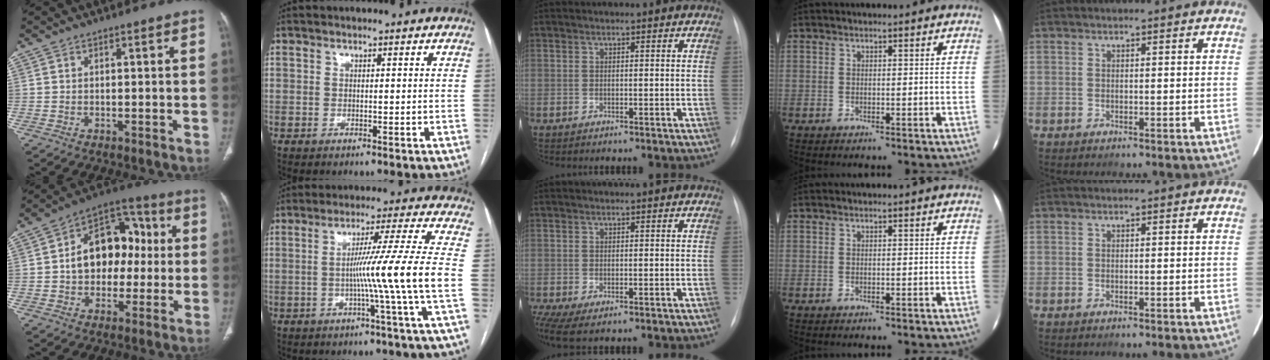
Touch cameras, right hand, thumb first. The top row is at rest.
{"thumb": {"total": 15.9, "force": [0.7, 11.3, 11.1], "torque": [-0.122, 0.038, 0.004]}, "index": {"total": 10.8, "force": [-2.2, -3.4, 10.0], "torque": [-0.159, -0.005, -0.035]}, "middle": {"total": 5.5, "force": [-2.5, 2.7, 4.1], "torque": [-0.095, -0.012, -0.037]}}